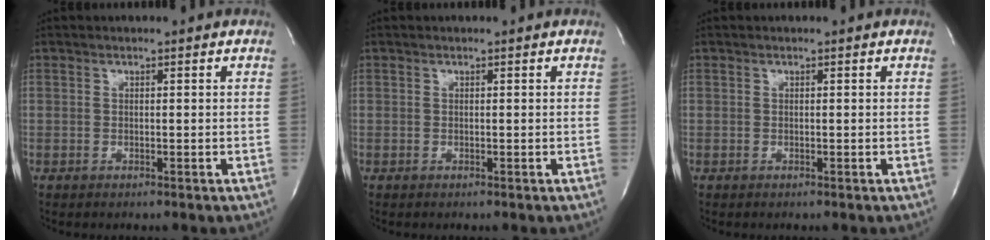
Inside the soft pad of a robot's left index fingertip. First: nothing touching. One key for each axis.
{"total": 0.0}
{"total": 0.0}